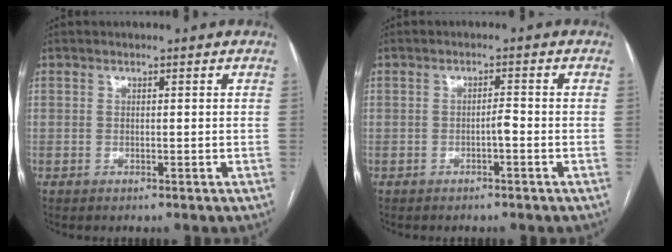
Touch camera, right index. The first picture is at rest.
{"total": 1.4, "force": [-0.7, 0.2, 1.2], "torque": [-0.018, 0.003, -0.013]}